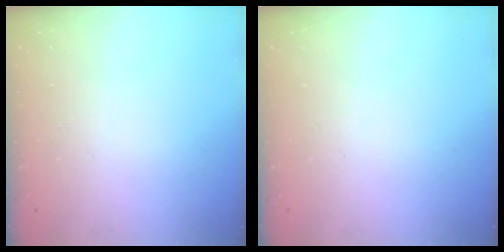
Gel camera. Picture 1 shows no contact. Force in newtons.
{"total": 0.0}